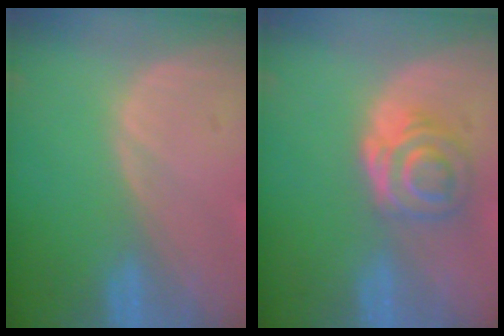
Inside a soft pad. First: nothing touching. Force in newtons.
{"total": 6.2, "press": 5.2, "slide": 3.3}